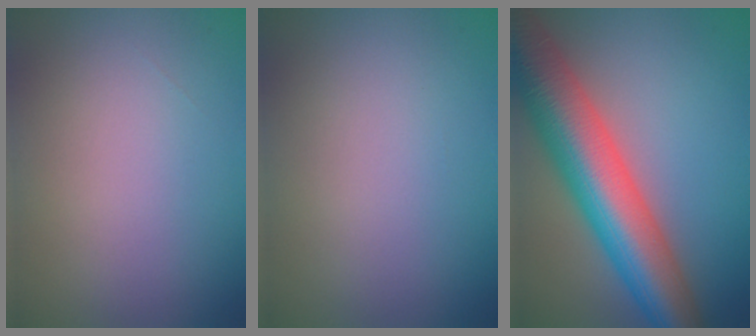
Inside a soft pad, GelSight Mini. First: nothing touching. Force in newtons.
{"total": 0.0}
{"total": 11.8, "press": 11.8, "slide": 0.5}